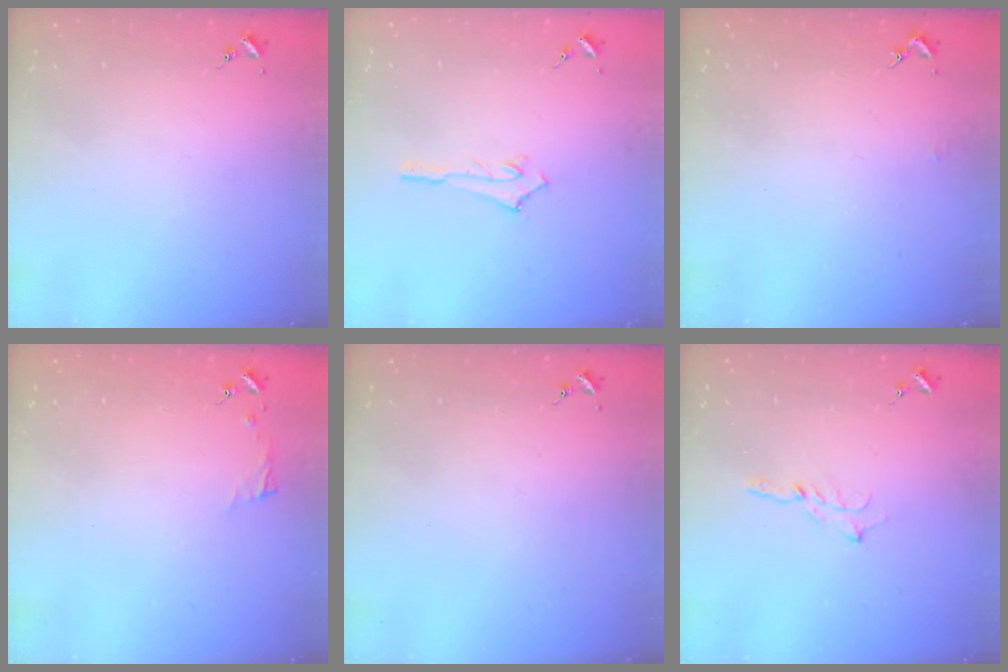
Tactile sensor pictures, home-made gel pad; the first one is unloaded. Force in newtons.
{"total": 2.5, "press": 2.5, "slide": 0.2}
{"total": 1.4, "press": 1.4, "slide": 0.1}
{"total": 3.8, "press": 3.7, "slide": 0.4}
{"total": 0.0}
{"total": 2.5, "press": 2.5, "slide": 0.2}